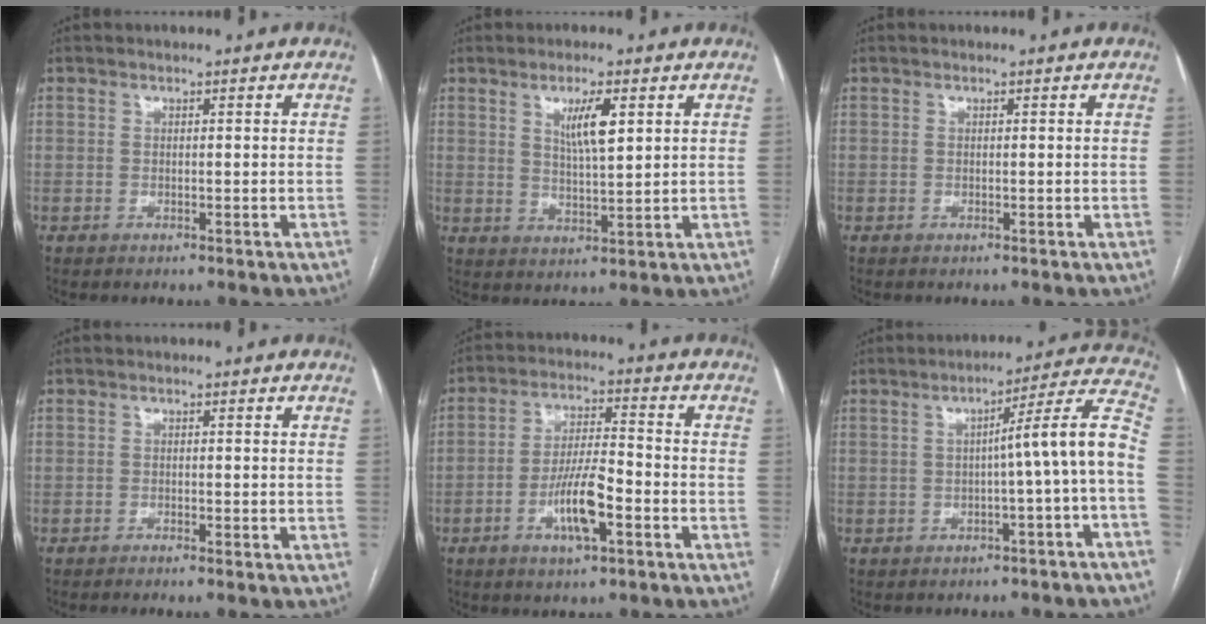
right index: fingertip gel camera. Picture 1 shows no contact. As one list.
[{"total": 5.5, "force": [2.3, 0.8, 4.9], "torque": [-0.087, -0.004, 0.043]}, {"total": 0.0}, {"total": 0.8, "force": [-0.7, -0.2, 0.4], "torque": [-0.007, 0.001, -0.013]}, {"total": 8.6, "force": [-3.5, 1.7, 7.7], "torque": [-0.147, 0.003, -0.061]}, {"total": 9.2, "force": [-1.8, -1.2, 8.9], "torque": [-0.110, 0.027, -0.028]}]